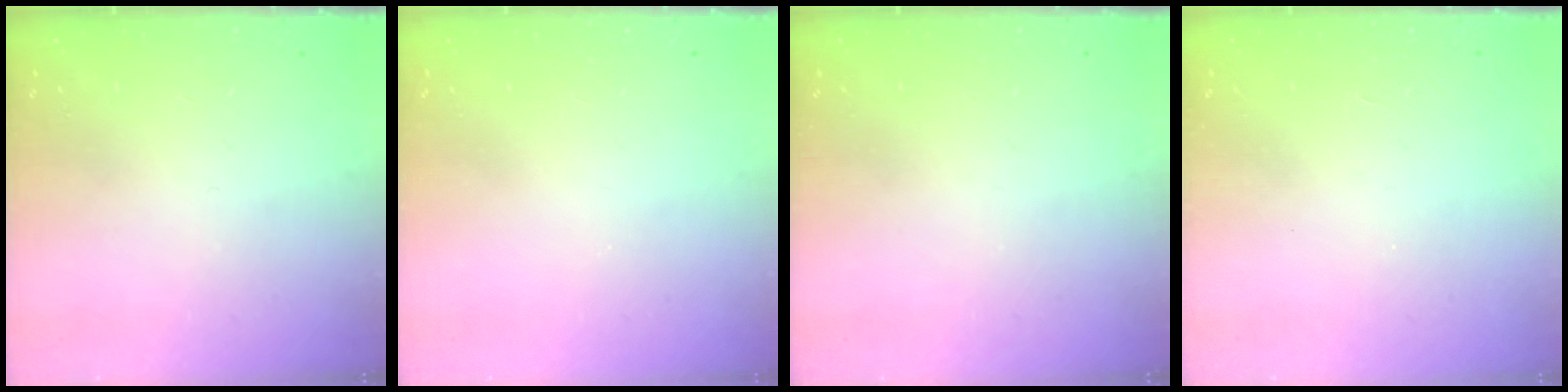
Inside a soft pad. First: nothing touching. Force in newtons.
{"total": 0.0}
{"total": 0.0}
{"total": 1.6, "press": 1.6, "slide": 0.1}